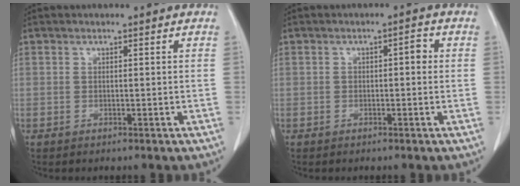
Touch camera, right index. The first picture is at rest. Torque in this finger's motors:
{"motor_torque": [0.04, 0.08, 0.10, 0.01]}